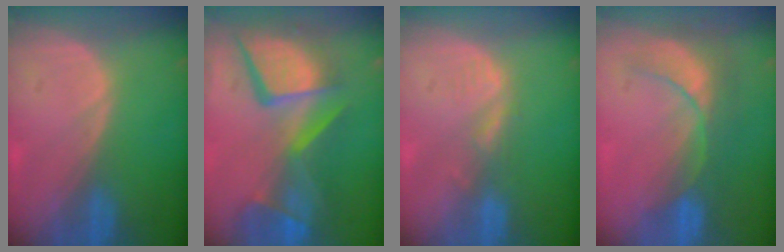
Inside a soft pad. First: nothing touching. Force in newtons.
{"total": 13.8, "press": 11.2, "slide": 8.0}
{"total": 2.0, "press": 2.0, "slide": 0.3}
{"total": 8.6, "press": 7.6, "slide": 4.0}